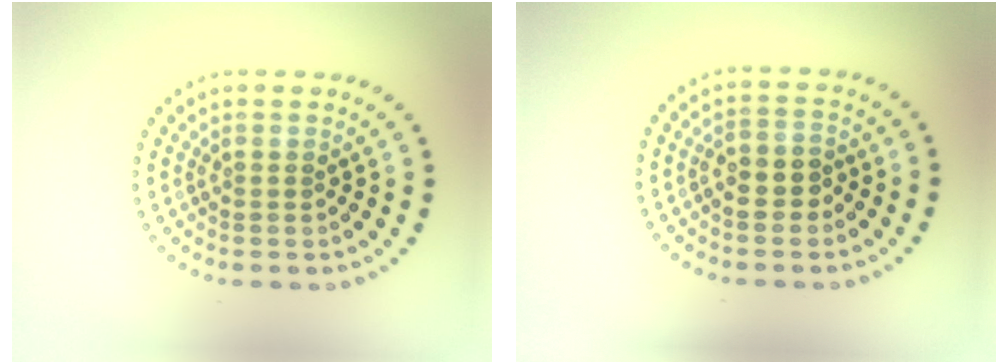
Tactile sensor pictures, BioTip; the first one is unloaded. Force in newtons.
{"total": 2.6, "press": 2.5, "slide": 0.7}